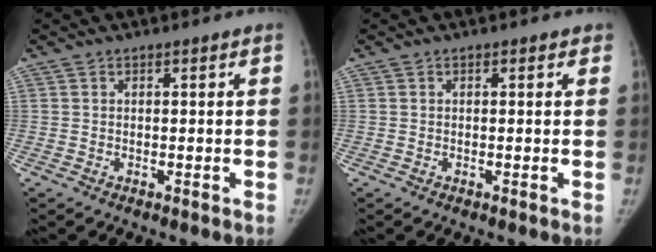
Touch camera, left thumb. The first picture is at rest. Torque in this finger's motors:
{"motor_torque": [-0.80, -0.03, -0.35, 0.51, -0.10]}